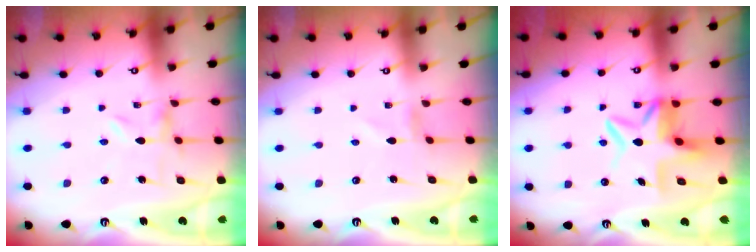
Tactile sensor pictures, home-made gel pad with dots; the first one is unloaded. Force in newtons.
{"total": 0.7, "press": 0.7, "slide": 0.2}
{"total": 8.2, "press": 7.8, "slide": 2.4}